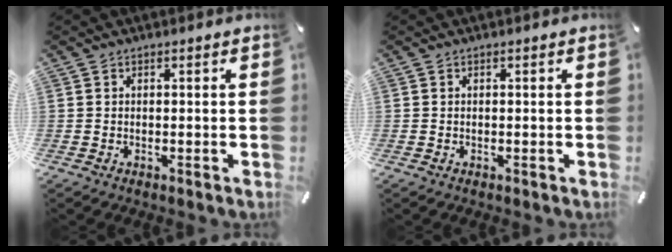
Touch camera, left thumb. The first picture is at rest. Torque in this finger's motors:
{"motor_torque": [-0.04, 0.00, -0.06, 0.04, 0.00]}